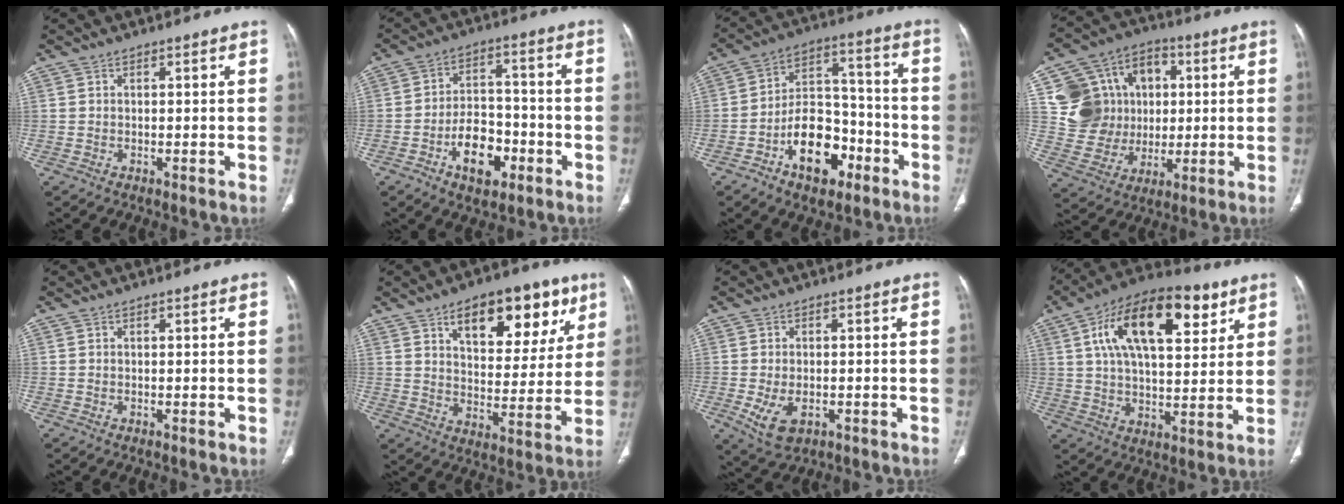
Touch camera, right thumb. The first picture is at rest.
{"total": 10.7, "force": [-4.7, 6.5, 7.1], "torque": [-0.089, 0.037, -0.075]}
{"total": 14.6, "force": [-6.8, 8.9, 9.3], "torque": [-0.115, 0.058, -0.112]}
{"total": 16.7, "force": [3.4, 14.5, 7.6], "torque": [-0.089, 0.019, 0.075]}
{"total": 0.0}
{"total": 18.7, "force": [9.7, 9.4, 12.9], "torque": [-0.129, -0.032, 0.146]}
{"total": 6.2, "force": [-1.7, 3.7, 4.6], "torque": [-0.088, -0.003, -0.018]}
{"total": 21.5, "force": [8.8, 9.9, 16.9], "torque": [-0.261, -0.003, 0.142]}